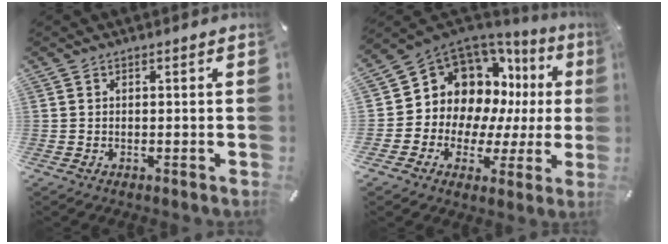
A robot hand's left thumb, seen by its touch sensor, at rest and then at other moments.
{"total": 12.1, "force": [4.9, 10.2, 4.4], "torque": [-0.084, -0.059, 0.107]}